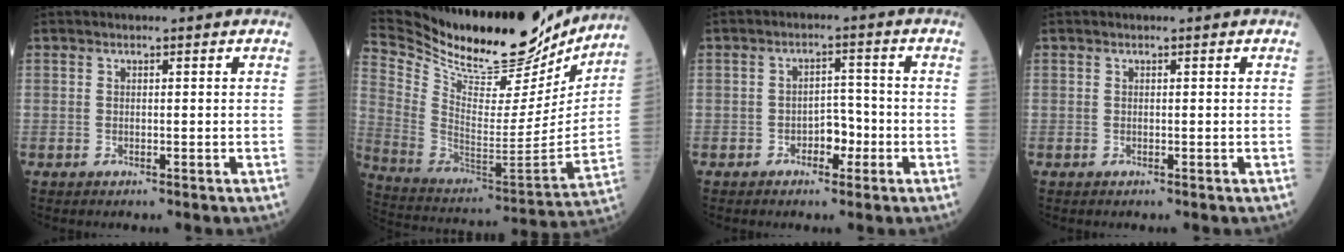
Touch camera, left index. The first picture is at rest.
{"total": 28.4, "force": [25.1, 6.6, 11.5], "torque": [-0.219, -0.047, 0.382]}
{"total": 3.7, "force": [-1.7, 2.1, 2.5], "torque": [-0.032, 0.008, -0.032]}
{"total": 0.0}